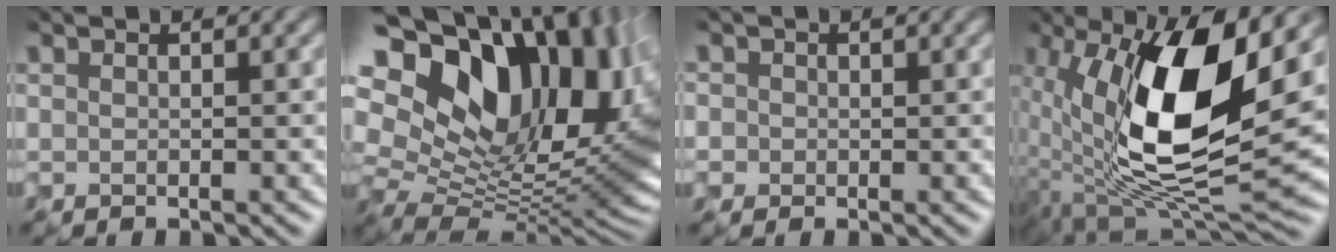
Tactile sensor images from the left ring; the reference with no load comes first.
{"total": 17.6, "force": [4.7, 11.8, 12.1], "torque": [-0.212, 0.016, 0.103]}
{"total": 1.0, "force": [-0.7, 0.3, -0.7], "torque": [0.006, -0.001, -0.002]}
{"total": 12.9, "force": [1.4, 5.2, 11.8], "torque": [-0.220, -0.026, 0.040]}